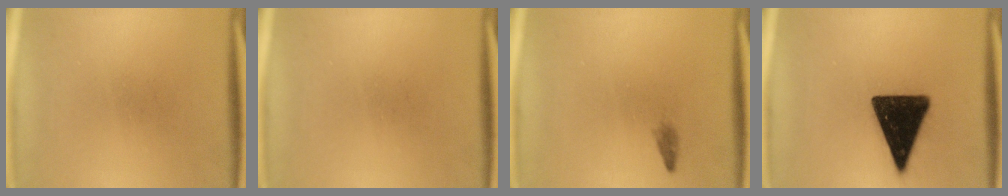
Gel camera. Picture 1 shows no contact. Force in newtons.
{"total": 0.0}
{"total": 0.8}
{"total": 16.1}